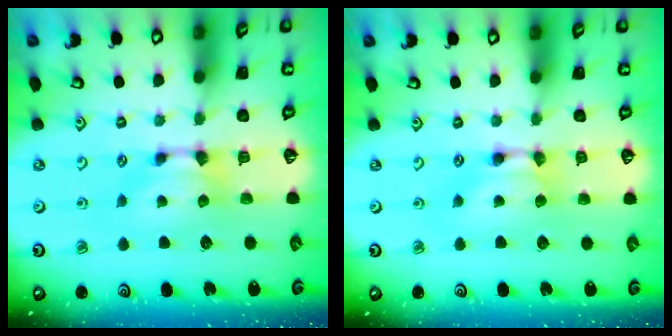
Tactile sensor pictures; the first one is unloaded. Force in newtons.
{"total": 1.7, "press": 1.7, "slide": 0.2}